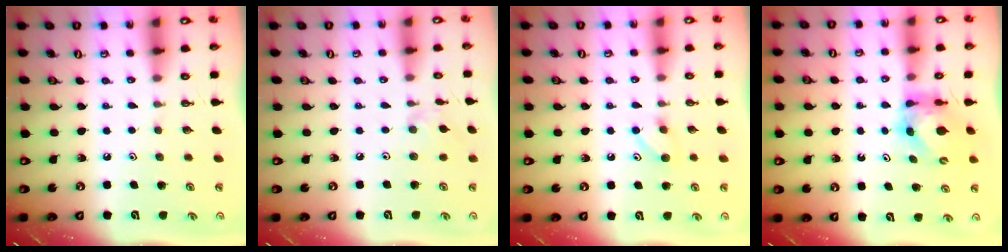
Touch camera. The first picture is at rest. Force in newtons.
{"total": 2.1, "press": 2.1, "slide": 0.4}
{"total": 5.2, "press": 5.2, "slide": 0.8}
{"total": 5.9, "press": 5.9, "slide": 0.6}